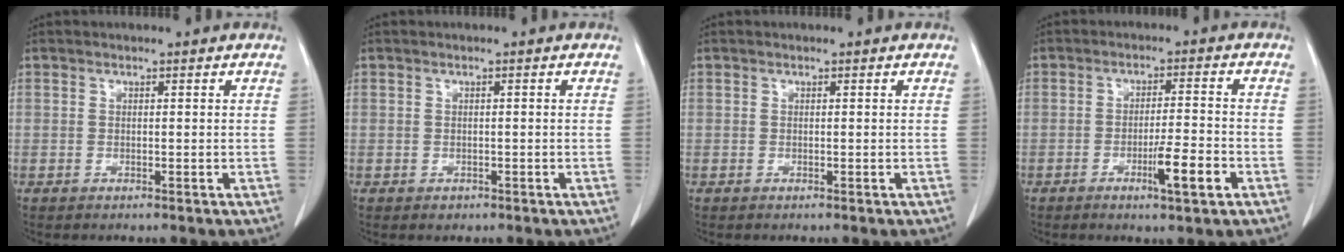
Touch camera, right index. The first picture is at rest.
{"total": 0.8, "force": [-0.4, 0.6, 0.2], "torque": [-0.003, 0.002, -0.004]}
{"total": 0.0}
{"total": 6.4, "force": [-2.8, 0.3, 5.8], "torque": [-0.092, -0.006, -0.046]}